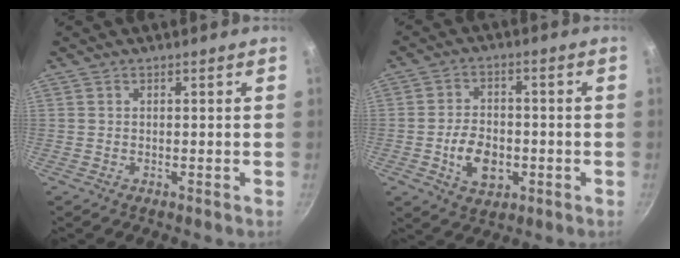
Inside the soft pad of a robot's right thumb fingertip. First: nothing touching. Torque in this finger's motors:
{"motor_torque": [0.09, 0.62, -0.15, -0.09, 0.07]}